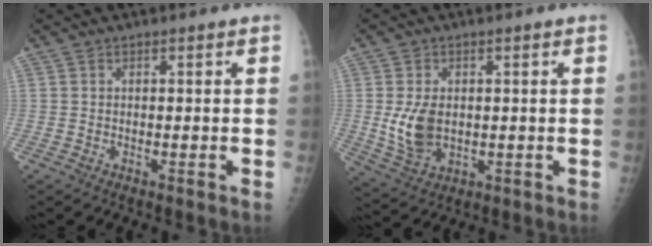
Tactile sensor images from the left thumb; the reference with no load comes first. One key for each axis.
{"total": 7.5, "fx": 0.1, "fy": 5.0, "fz": 5.5, "tx": -0.097, "ty": -0.009, "tz": 0.015}